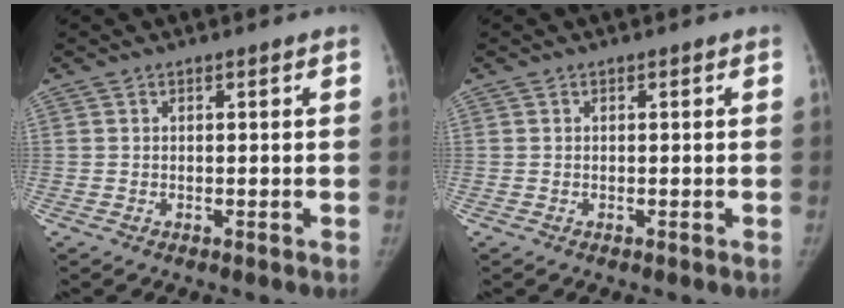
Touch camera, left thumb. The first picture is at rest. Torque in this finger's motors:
{"motor_torque": [0.00, 0.00, 0.25, -0.13, 0.00]}